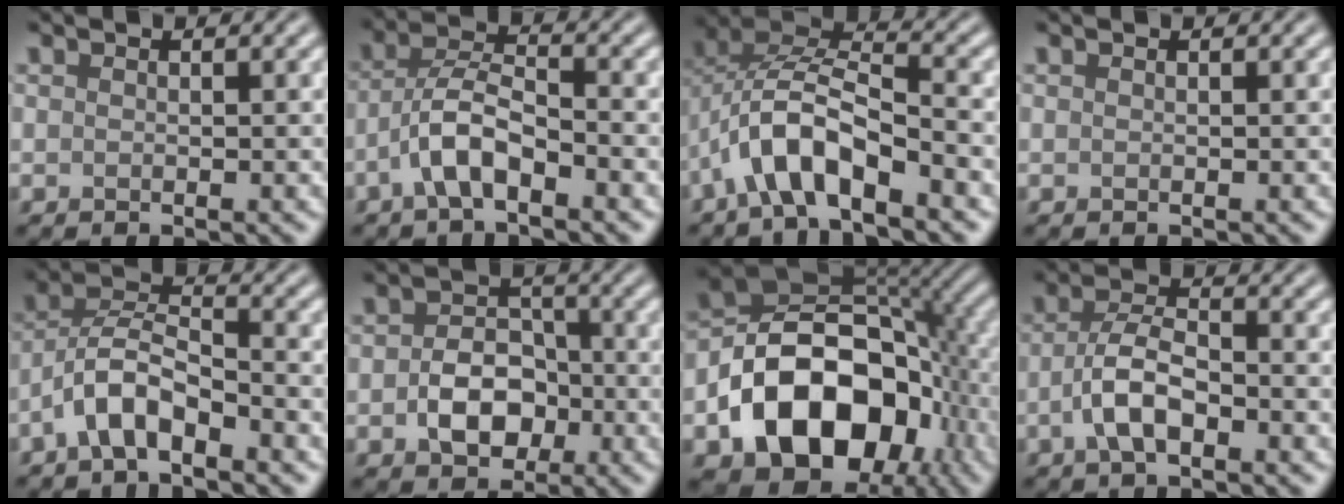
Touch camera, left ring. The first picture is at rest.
{"total": 4.3, "force": [-2.2, 1.5, 3.3], "torque": [-0.061, 0.015, -0.049]}
{"total": 7.0, "force": [-3.4, 2.8, 5.4], "torque": [-0.101, 0.014, -0.070]}
{"total": 0.0}
{"total": 4.5, "force": [-2.6, 1.7, 3.3], "torque": [-0.059, 0.018, -0.057]}
{"total": 4.6, "force": [-1.2, 3.4, 2.9], "torque": [-0.043, 0.003, -0.023]}
{"total": 14.3, "force": [-5.0, 9.7, 9.2], "torque": [-0.147, 0.001, -0.097]}
{"total": 4.2, "force": [-1.5, 1.8, 3.4], "torque": [-0.065, 0.010, -0.038]}